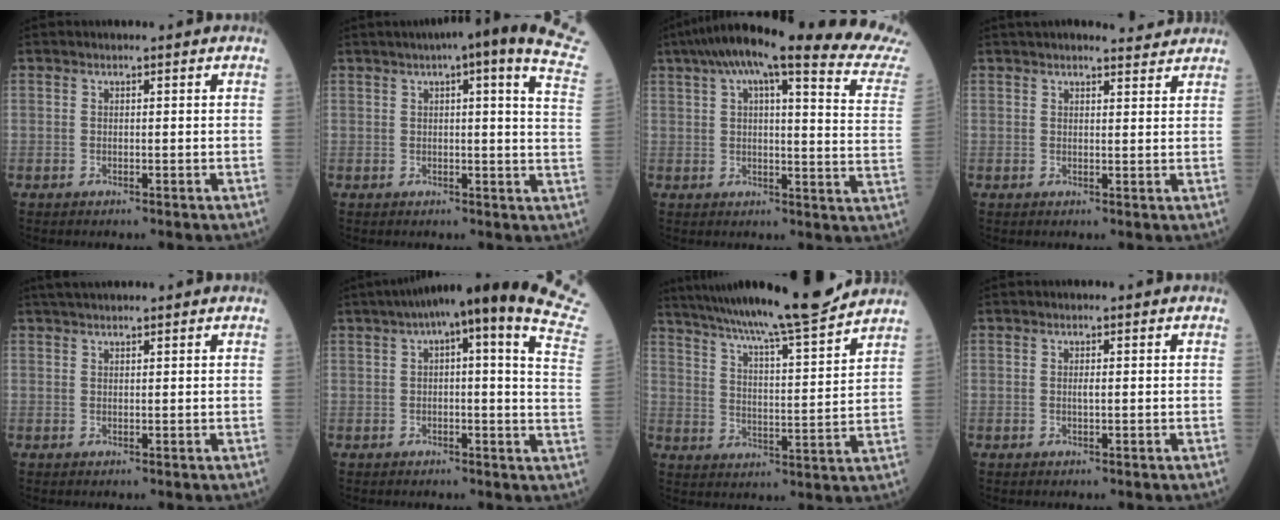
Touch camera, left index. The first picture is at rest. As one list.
[{"total": 17.8, "force": [13.1, 1.0, 12.0], "torque": [-0.161, -0.007, 0.132]}, {"total": 25.7, "force": [22.0, 1.0, 13.3], "torque": [-0.194, -0.031, 0.258]}, {"total": 6.0, "force": [5.6, 0.9, 2.0], "torque": [-0.027, 0.019, 0.068]}, {"total": 3.4, "force": [3.0, 0.2, 1.6], "torque": [-0.025, 0.027, 0.052]}, {"total": 22.8, "force": [17.1, 1.3, 15.0], "torque": [-0.193, 0.006, 0.186]}, {"total": 20.0, "force": [17.4, 0.0, 10.0], "torque": [-0.169, -0.006, 0.264]}, {"total": 0.7, "force": [0.0, 0.0, 0.7], "torque": [-0.015, -0.001, 0.000]}]